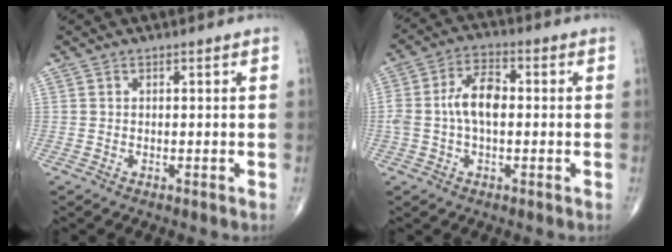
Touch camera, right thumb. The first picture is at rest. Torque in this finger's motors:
{"motor_torque": [0.52, 0.17, 0.90, 0.05, 0.07]}